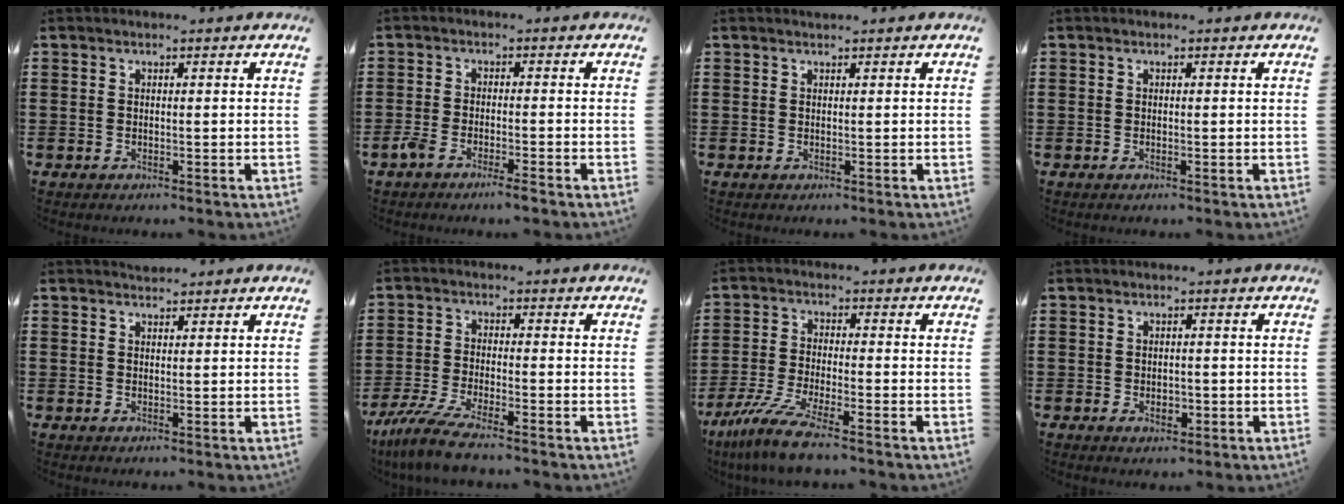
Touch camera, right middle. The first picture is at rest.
{"total": 3.0, "force": [-2.2, 0.4, 2.1], "torque": [-0.047, -0.001, -0.043]}
{"total": 0.0}
{"total": 0.0}
{"total": 1.1, "force": [1.0, 0.2, -0.2], "torque": [0.000, 0.000, 0.020]}
{"total": 5.7, "force": [-4.7, 0.1, 3.2], "torque": [-0.087, -0.022, -0.096]}
{"total": 7.5, "force": [-5.8, 0.4, 4.7], "torque": [-0.113, -0.017, -0.117]}
{"total": 1.8, "force": [-0.6, 1.0, 1.4], "torque": [-0.026, 0.003, -0.011]}